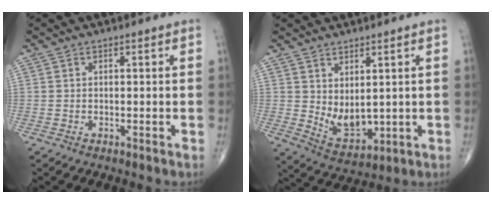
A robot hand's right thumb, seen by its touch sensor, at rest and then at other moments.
{"total": 6.9, "force": [1.3, 3.9, 5.5], "torque": [-0.074, -0.025, 0.044]}